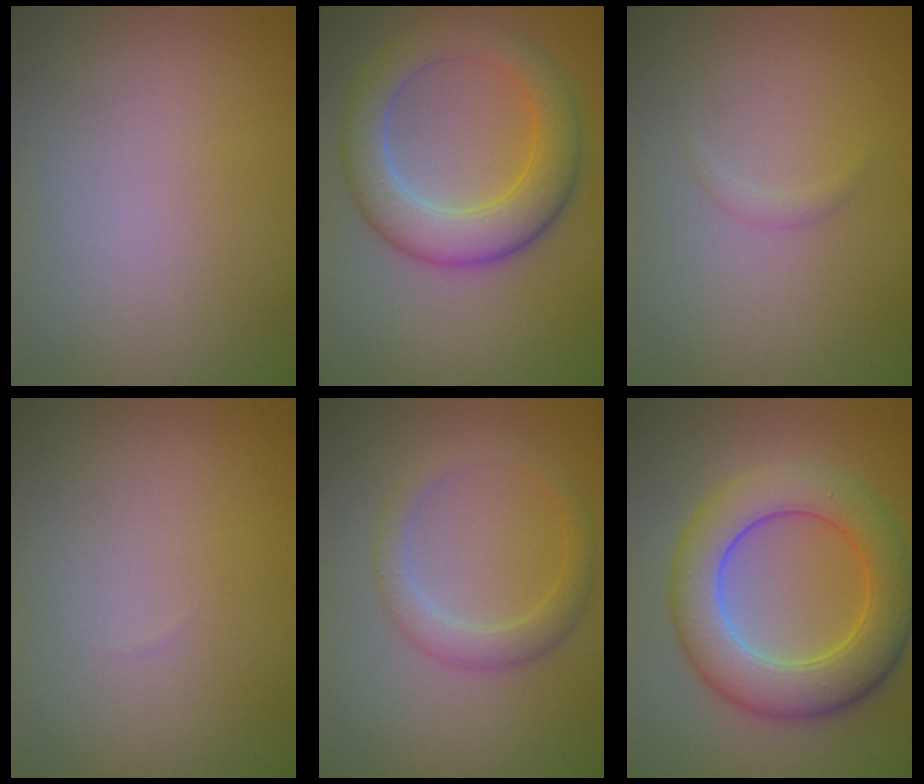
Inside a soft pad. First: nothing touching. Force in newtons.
{"total": 6.1, "press": 6.1, "slide": 0.1}
{"total": 0.6, "press": 0.6, "slide": 0.0}
{"total": 0.0}
{"total": 2.3, "press": 2.3, "slide": 0.0}
{"total": 7.6, "press": 7.6, "slide": 0.1}